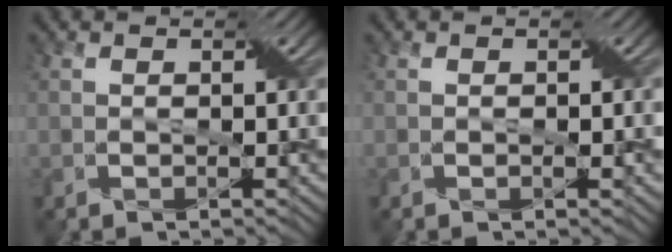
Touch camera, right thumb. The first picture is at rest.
{"total": 1.2, "force": [-0.3, 0.3, 1.1], "torque": [-0.015, 0.001, -0.005]}